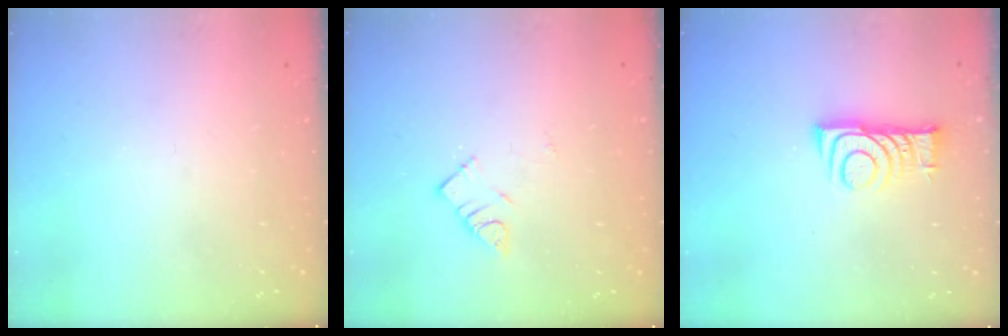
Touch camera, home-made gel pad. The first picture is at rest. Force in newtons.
{"total": 4.4, "press": 4.4, "slide": 0.2}
{"total": 8.7, "press": 8.7, "slide": 0.5}